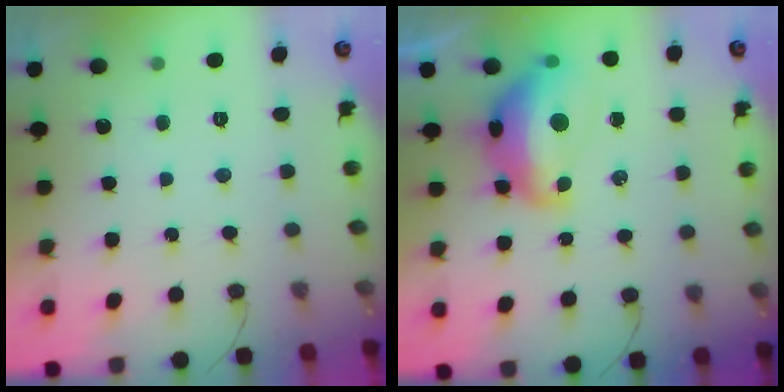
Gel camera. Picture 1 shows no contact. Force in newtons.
{"total": 14.6, "press": 14.5, "slide": 1.7}